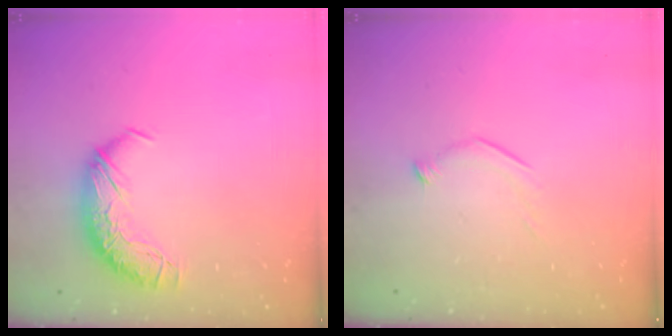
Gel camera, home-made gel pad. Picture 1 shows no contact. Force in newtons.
{"total": 7.2, "press": 7.2, "slide": 0.7}